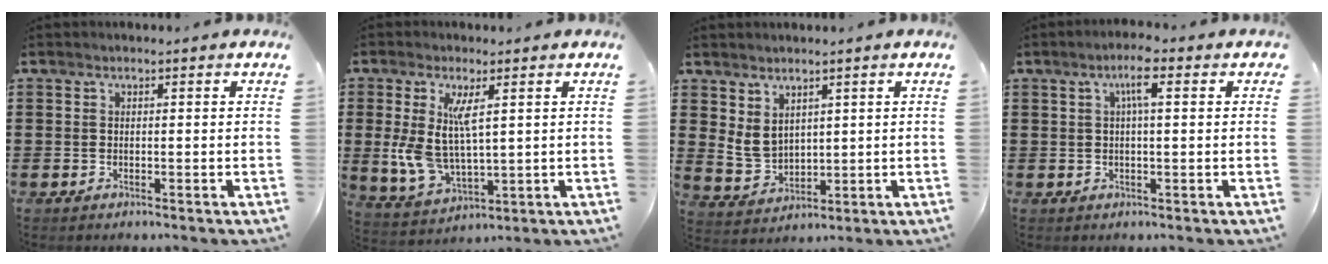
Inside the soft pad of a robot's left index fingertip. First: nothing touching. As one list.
[{"total": 8.5, "force": [2.1, 4.0, 7.2], "torque": [-0.161, 0.000, 0.035]}, {"total": 4.2, "force": [2.3, 2.8, 2.0], "torque": [-0.057, 0.000, 0.043]}, {"total": 4.0, "force": [1.5, 0.8, 3.6], "torque": [-0.073, 0.012, 0.023]}]